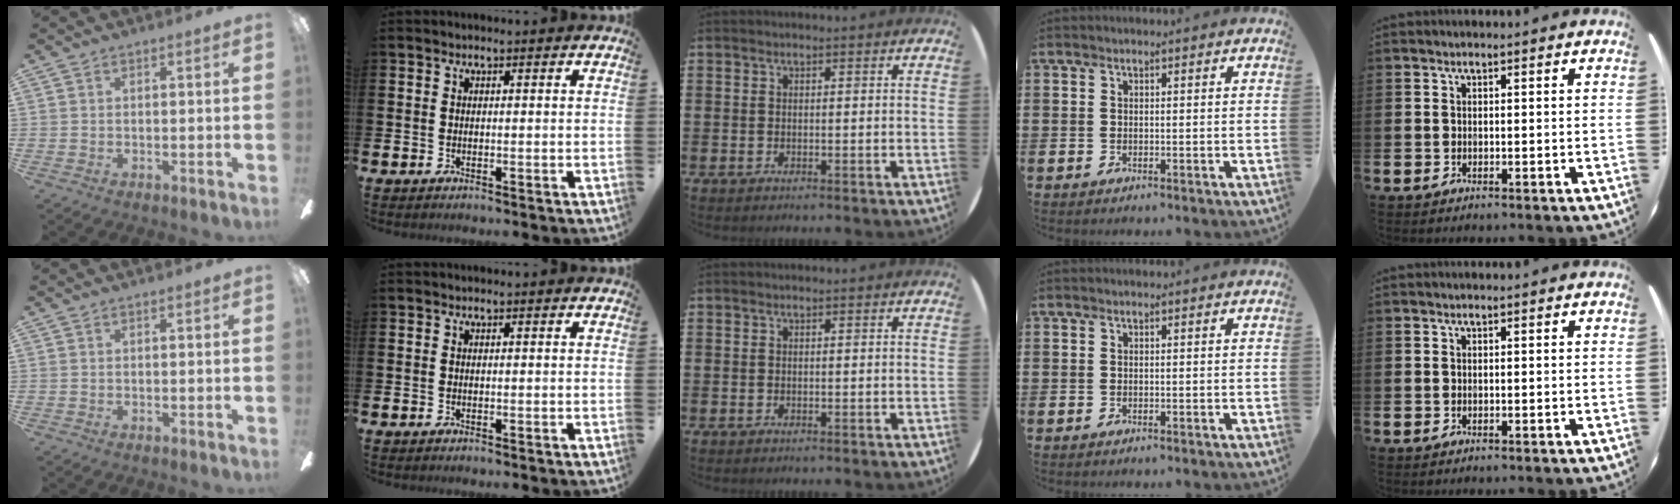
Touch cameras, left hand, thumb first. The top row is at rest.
{}